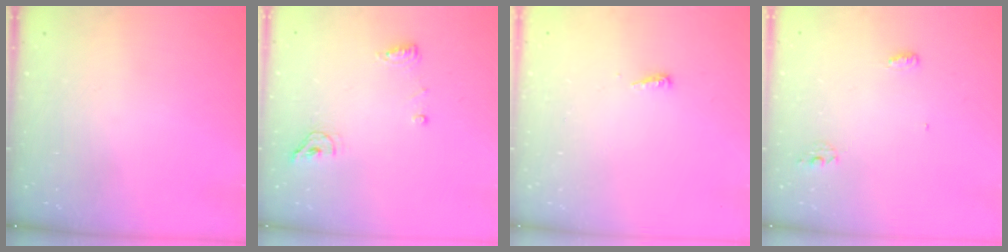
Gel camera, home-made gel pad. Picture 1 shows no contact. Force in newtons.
{"total": 8.1, "press": 7.2, "slide": 3.7}
{"total": 4.0, "press": 4.0, "slide": 0.5}
{"total": 5.2, "press": 4.4, "slide": 2.7}